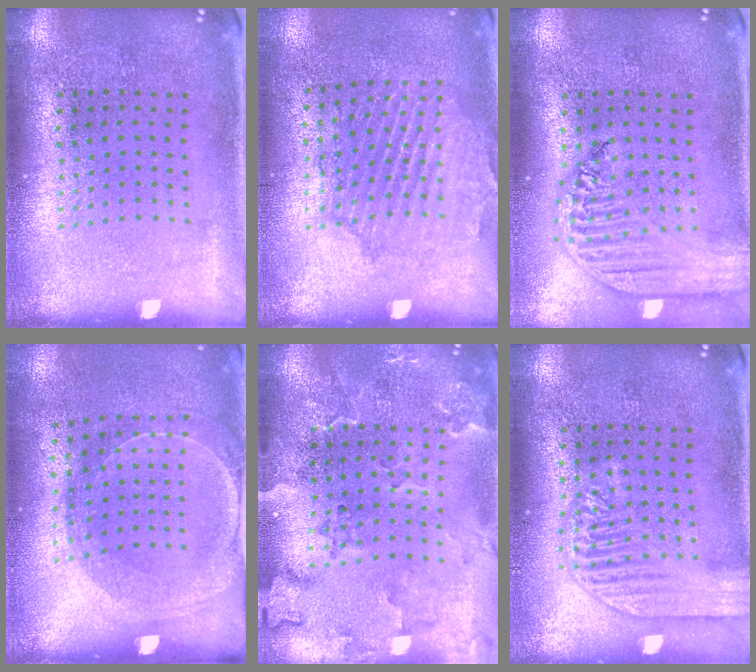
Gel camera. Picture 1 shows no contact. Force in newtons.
{"total": 1.6, "press": 1.6, "slide": 0.3}
{"total": 2.6, "press": 2.1, "slide": 1.5}
{"total": 1.5, "press": 1.5, "slide": 0.4}
{"total": 2.3, "press": 2.1, "slide": 0.8}
{"total": 3.1, "press": 3.1, "slide": 0.5}